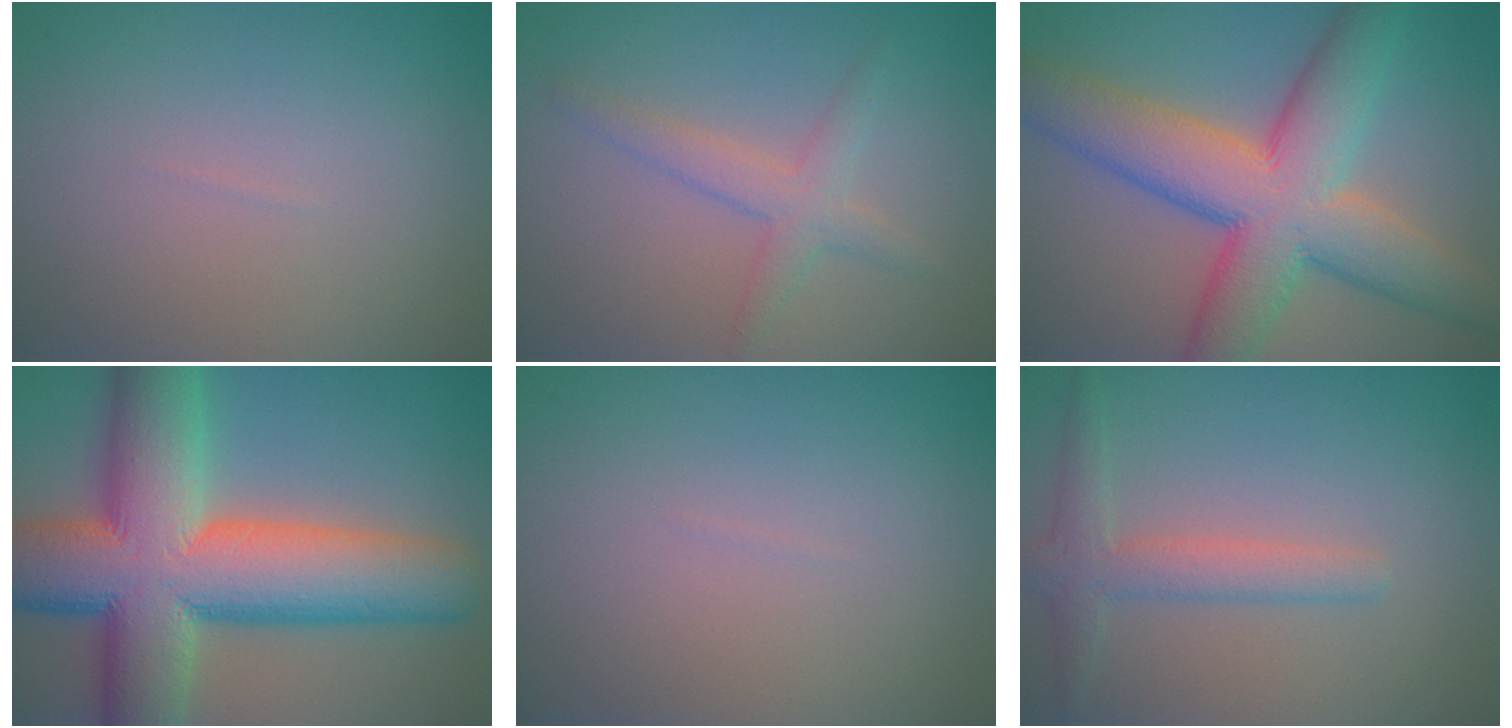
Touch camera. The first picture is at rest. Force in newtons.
{"total": 2.6, "press": 2.6, "slide": 0.2}
{"total": 10.9, "press": 10.9, "slide": 0.3}
{"total": 15.8, "press": 15.8, "slide": 0.9}
{"total": 0.0}
{"total": 2.8, "press": 2.8, "slide": 0.1}